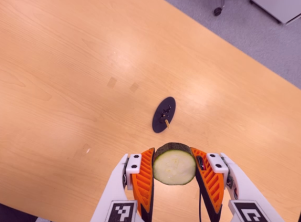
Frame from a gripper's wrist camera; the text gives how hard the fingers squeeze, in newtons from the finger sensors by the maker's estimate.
{"total": 12.3, "left": 10.9, "right": 13.7}